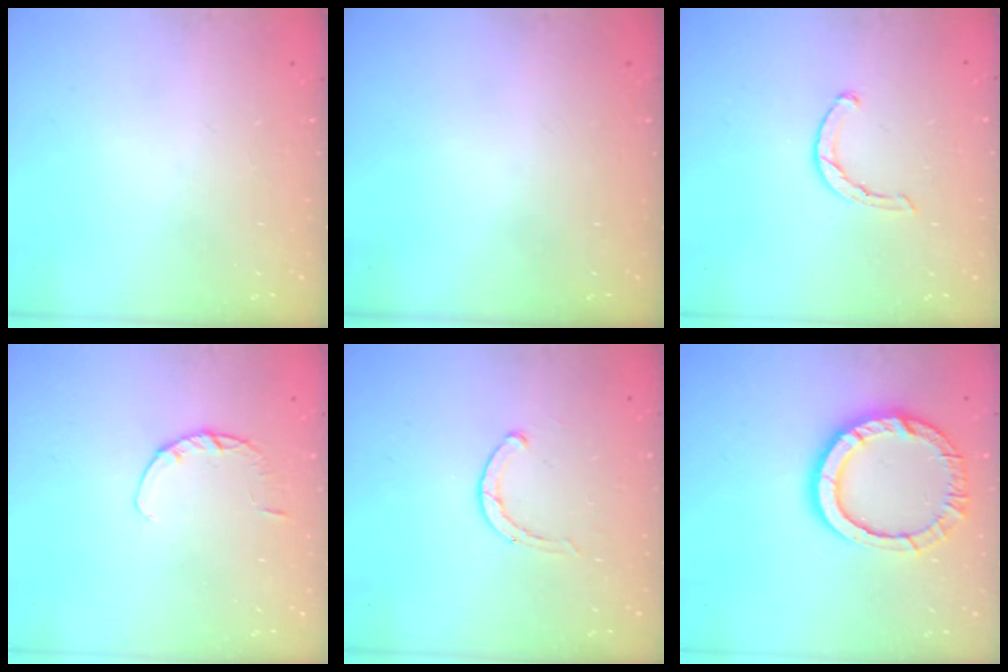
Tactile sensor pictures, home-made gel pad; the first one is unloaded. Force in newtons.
{"total": 0.0}
{"total": 1.9, "press": 1.9, "slide": 0.3}
{"total": 2.9, "press": 2.8, "slide": 0.4}
{"total": 1.9, "press": 1.8, "slide": 0.3}
{"total": 13.5, "press": 13.5, "slide": 1.3}